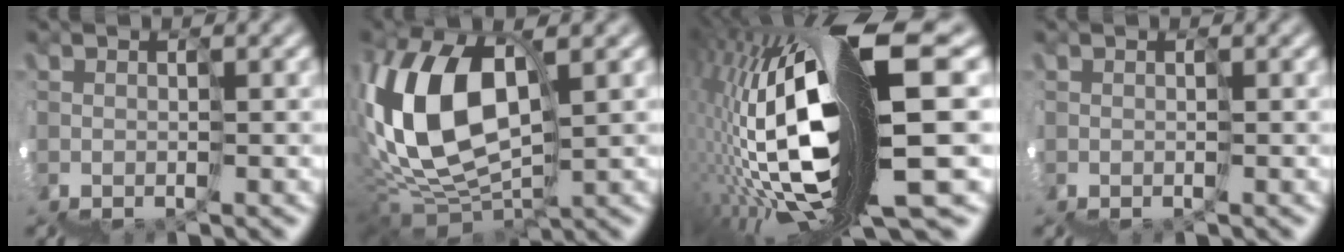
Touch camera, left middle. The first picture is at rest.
{"total": 8.7, "force": [3.9, 4.6, 6.3], "torque": [-0.130, 0.039, 0.058]}
{"total": 15.8, "force": [1.0, 3.1, 15.5], "torque": [-0.265, 0.020, 0.026]}
{"total": 0.0}